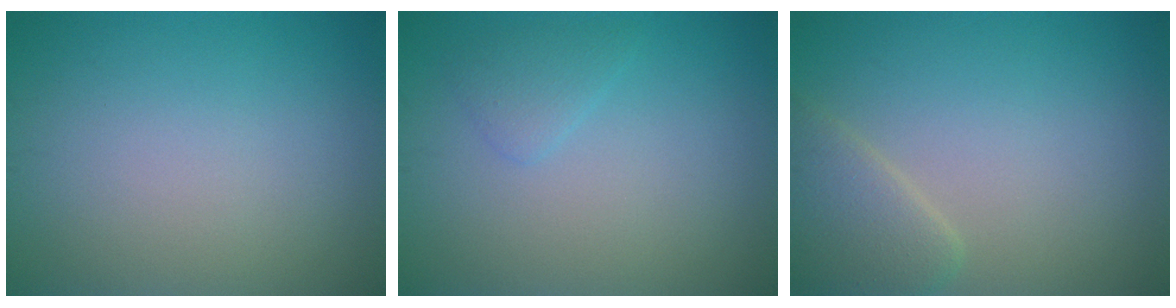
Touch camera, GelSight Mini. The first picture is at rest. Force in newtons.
{"total": 1.4, "press": 1.4, "slide": 0.1}
{"total": 3.0, "press": 3.0, "slide": 0.3}